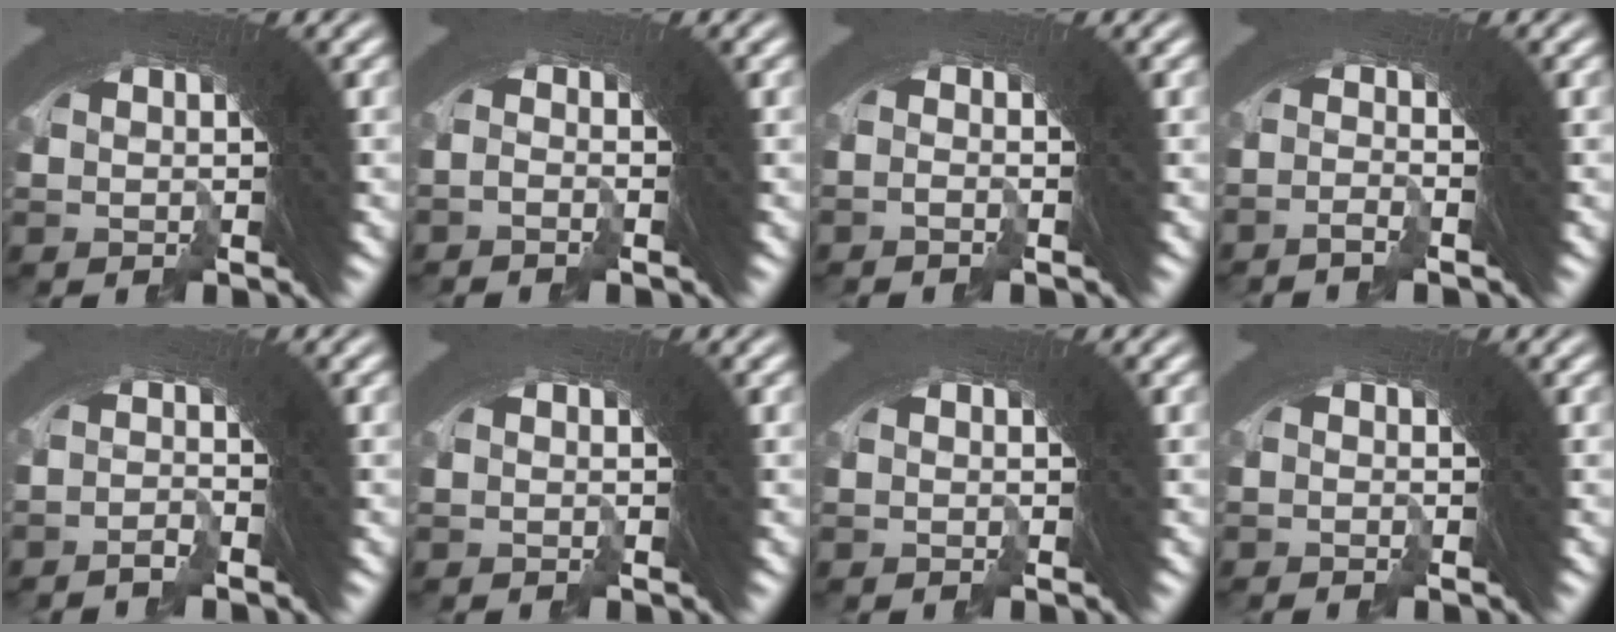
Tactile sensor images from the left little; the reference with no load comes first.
{"total": 2.5, "force": [-0.6, -1.6, -1.8], "torque": [0.041, 0.005, -0.013]}
{"total": 2.0, "force": [-0.3, -1.4, -1.3], "torque": [0.031, 0.005, -0.008]}
{"total": 2.6, "force": [-1.1, -1.6, -1.7], "torque": [0.040, 0.005, -0.024]}
{"total": 3.5, "force": [-2.2, -1.4, -2.3], "torque": [0.045, 0.003, -0.043]}
{"total": 1.3, "force": [-0.4, -0.8, -1.0], "torque": [0.018, -0.002, -0.006]}
{"total": 0.9, "force": [-0.2, -0.6, -0.7], "torque": [0.013, 0.001, -0.003]}
{"total": 1.6, "force": [-0.3, -1.1, -1.2], "torque": [0.027, 0.004, -0.007]}